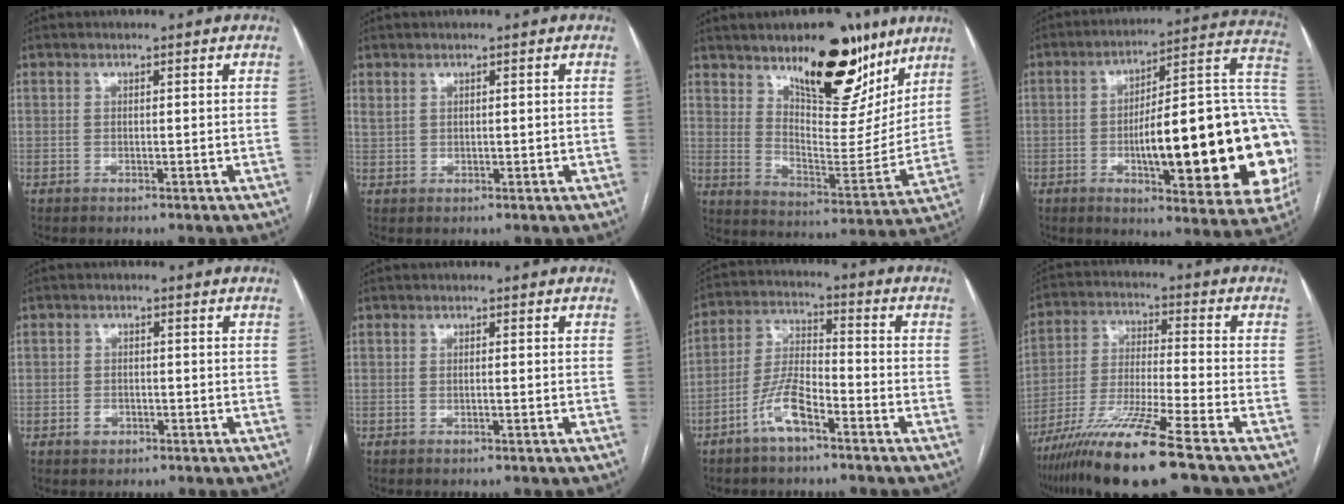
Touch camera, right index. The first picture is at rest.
{"total": 1.4, "force": [0.9, 0.9, 0.7], "torque": [-0.019, 0.011, 0.028]}
{"total": 18.8, "force": [12.6, 7.0, 12.1], "torque": [-0.162, -0.019, 0.201]}
{"total": 29.8, "force": [-4.5, 6.4, 28.7], "torque": [-0.309, 0.024, -0.057]}
{"total": 2.0, "force": [-0.9, 1.6, 0.6], "torque": [-0.007, 0.005, -0.011]}
{"total": 0.0}
{"total": 7.7, "force": [-4.6, 2.2, 5.8], "torque": [-0.126, 0.007, -0.089]}
{"total": 14.7, "force": [-10.0, -0.4, 10.9], "torque": [-0.222, -0.043, -0.183]}